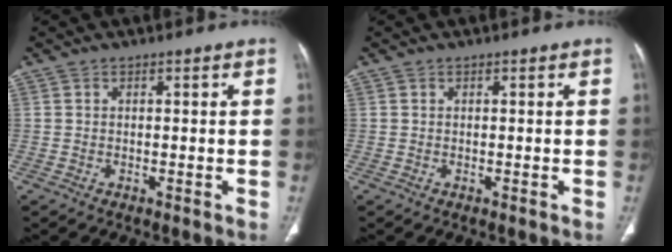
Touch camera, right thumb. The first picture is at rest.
{"total": 0.0}